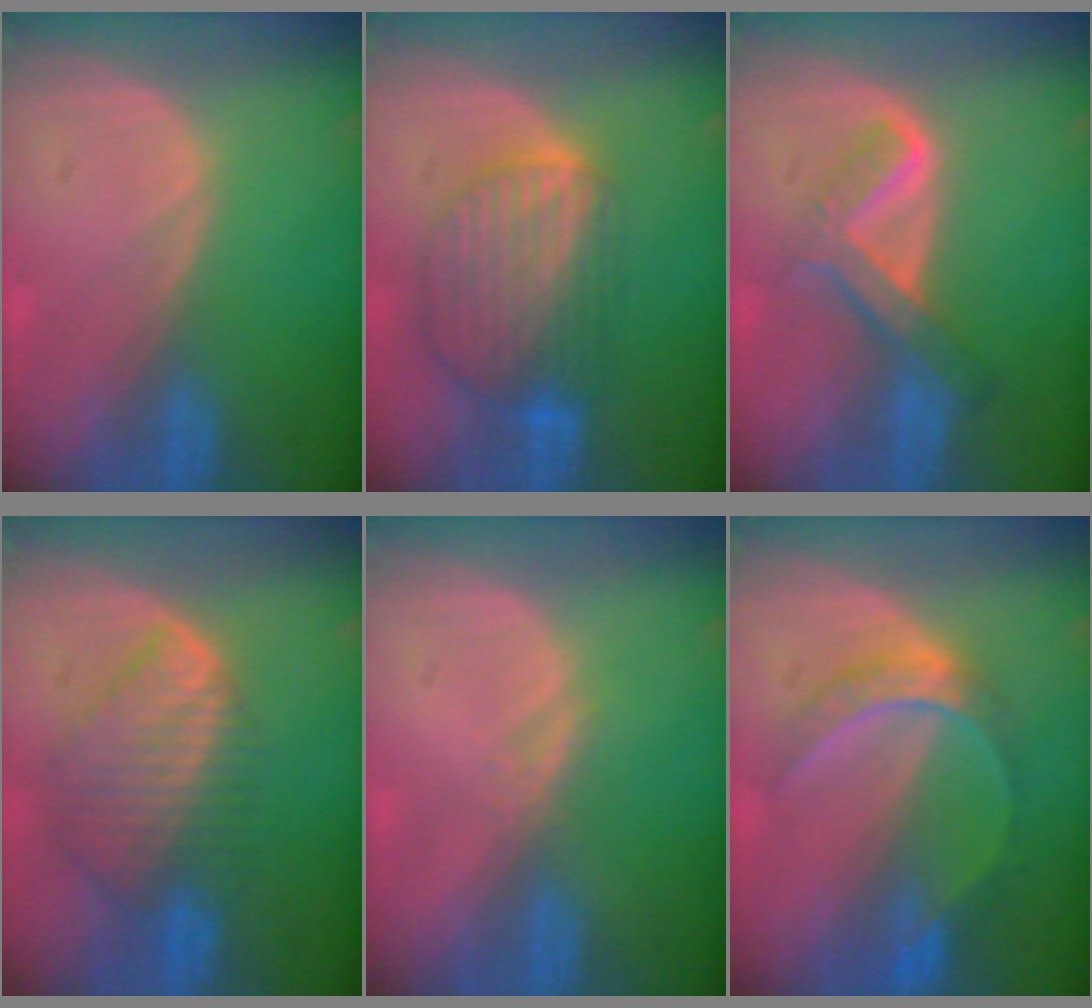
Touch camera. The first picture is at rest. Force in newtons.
{"total": 8.8, "press": 7.8, "slide": 4.2}
{"total": 6.7, "press": 5.7, "slide": 3.6}
{"total": 8.5, "press": 7.6, "slide": 3.9}
{"total": 1.2, "press": 1.0, "slide": 0.7}
{"total": 6.2, "press": 5.5, "slide": 2.7}